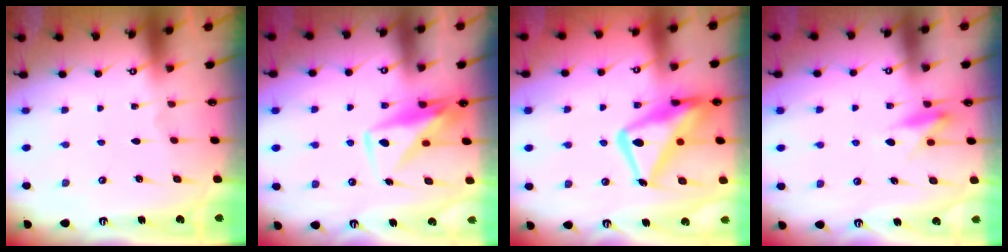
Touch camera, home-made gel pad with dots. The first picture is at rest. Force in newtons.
{"total": 9.6, "press": 9.6, "slide": 0.6}
{"total": 18.2, "press": 18.1, "slide": 1.8}
{"total": 8.0, "press": 7.9, "slide": 0.9}